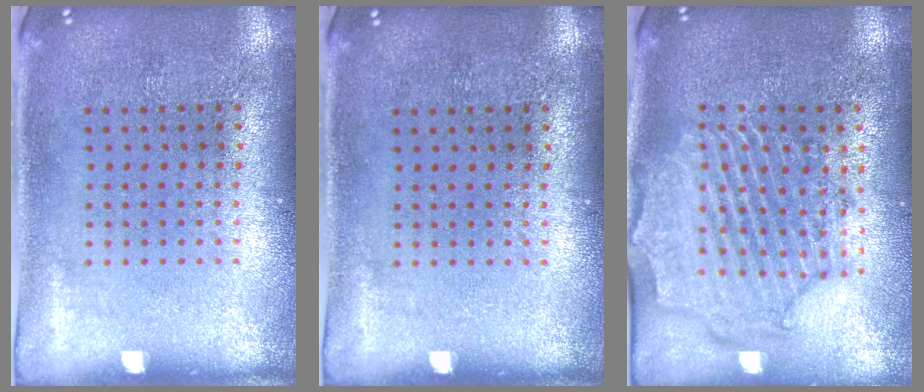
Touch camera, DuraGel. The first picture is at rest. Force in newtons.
{"total": 0.0}
{"total": 2.4, "press": 2.2, "slide": 0.8}